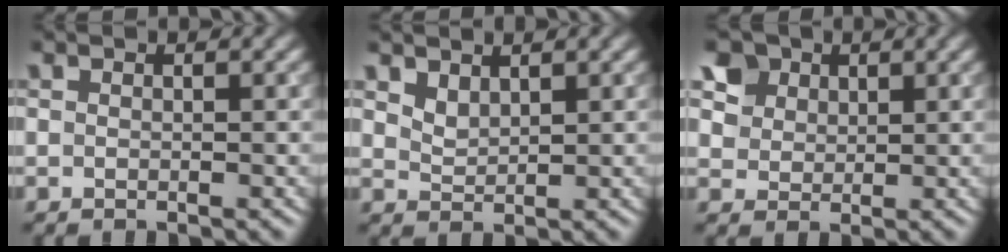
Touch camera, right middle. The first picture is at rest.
{"total": 1.7, "force": [1.3, 0.7, 0.7], "torque": [-0.017, -0.003, 0.031]}
{"total": 6.8, "force": [3.9, 4.9, 2.6], "torque": [-0.073, 0.002, 0.070]}